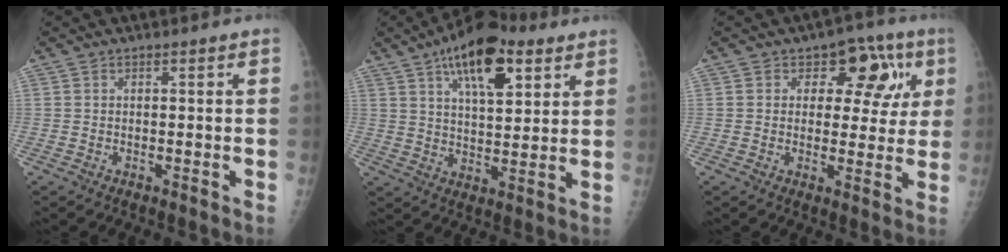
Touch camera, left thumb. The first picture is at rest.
{"total": 14.9, "force": [7.7, 6.4, 11.0], "torque": [-0.143, -0.017, 0.121]}
{"total": 11.2, "force": [3.5, 7.2, 7.9], "torque": [-0.042, 0.009, 0.039]}